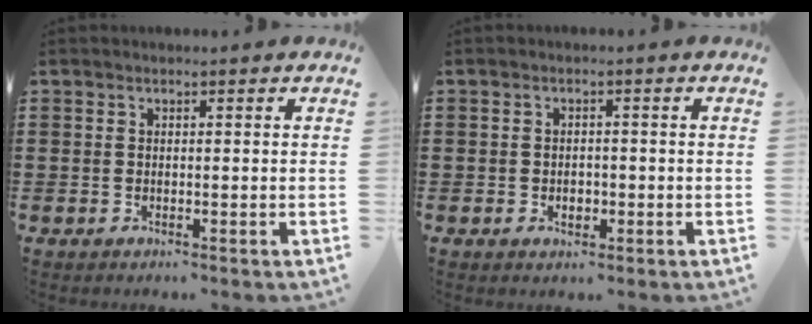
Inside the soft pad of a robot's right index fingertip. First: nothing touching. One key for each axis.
{"total": 1.6, "fx": -0.5, "fy": 1.2, "fz": 0.9, "tx": -0.011, "ty": 0.001, "tz": -0.012}